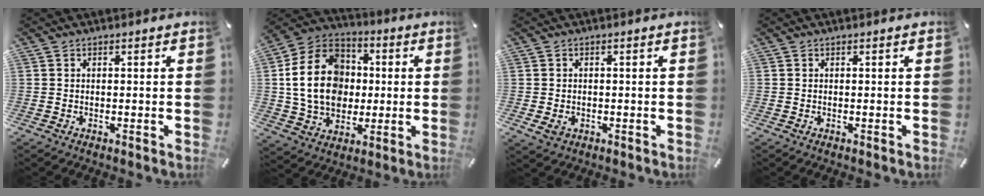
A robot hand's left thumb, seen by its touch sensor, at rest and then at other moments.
{"total": 19.0, "force": [0.4, 15.4, 11.2], "torque": [-0.229, 0.015, 0.010]}
{"total": 2.3, "force": [-0.6, 1.9, 1.1], "torque": [-0.026, 0.000, -0.012]}
{"total": 0.0}